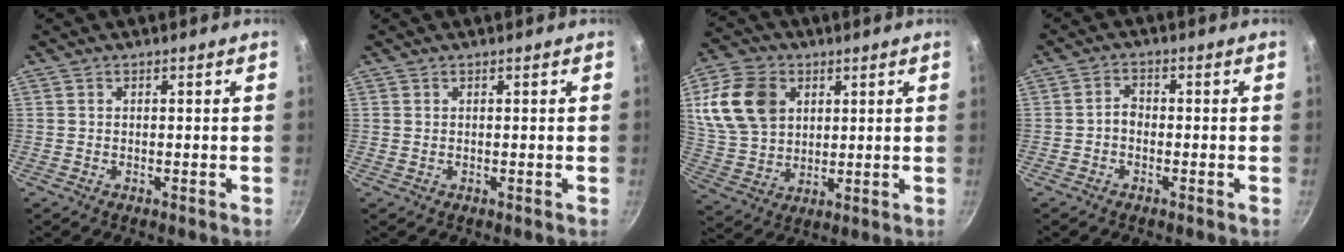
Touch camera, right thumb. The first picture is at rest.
{"total": 0.0}
{"total": 14.7, "force": [4.5, 11.0, 8.6], "torque": [-0.145, -0.006, 0.093]}
{"total": 2.4, "force": [-0.9, 1.8, 1.5], "torque": [-0.020, 0.017, -0.021]}